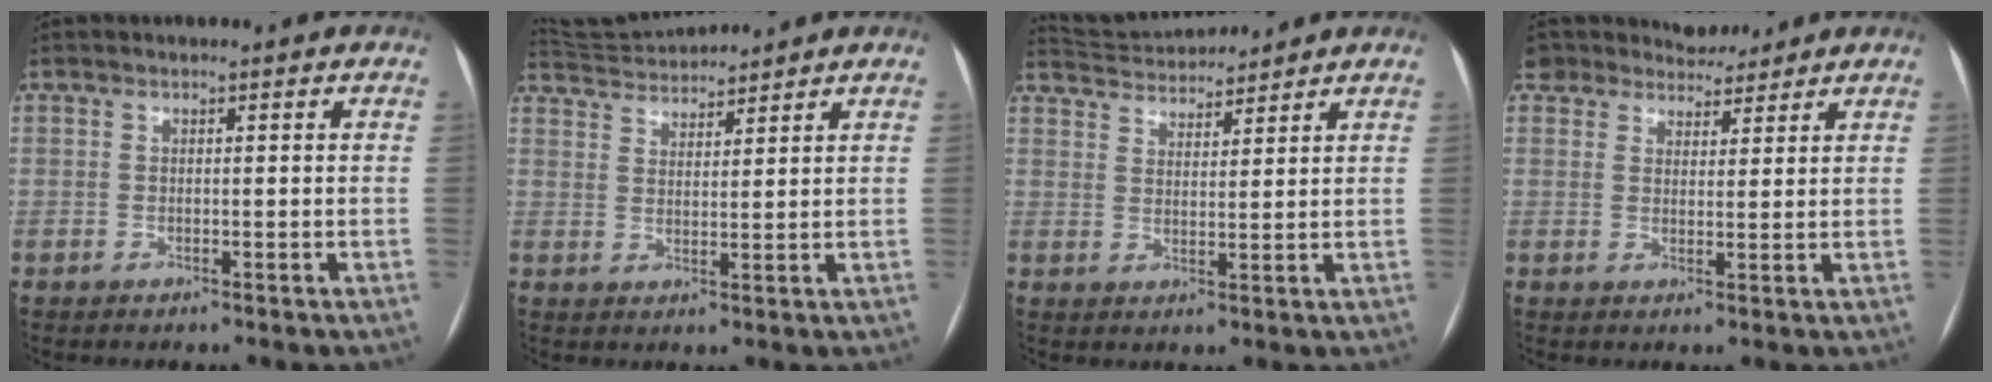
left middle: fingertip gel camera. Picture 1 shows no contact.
{"total": 6.9, "force": [6.8, -0.1, 0.8], "torque": [-0.026, 0.025, 0.124]}
{"total": 7.3, "force": [7.2, 0.3, 0.9], "torque": [-0.027, 0.026, 0.123]}
{"total": 7.3, "force": [6.9, 2.3, 0.4], "torque": [0.001, 0.018, 0.104]}